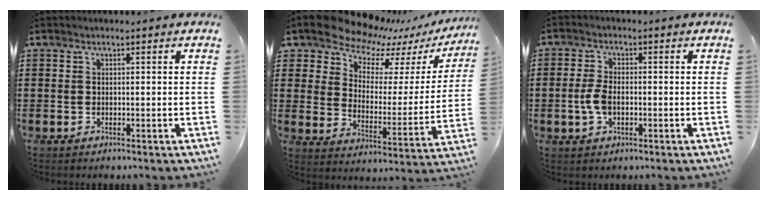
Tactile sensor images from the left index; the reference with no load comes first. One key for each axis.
{"total": 10.3, "fx": 9.6, "fy": 3.2, "fz": 1.9, "tx": -0.079, "ty": -0.070, "tz": 0.170}
{"total": 4.2, "fx": -0.6, "fy": 2.1, "fz": 3.6, "tx": -0.093, "ty": -0.005, "tz": -0.019}